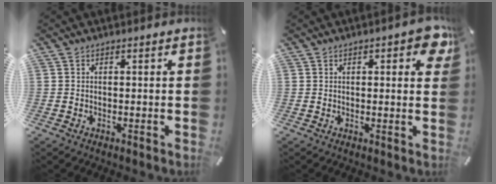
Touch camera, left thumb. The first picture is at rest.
{"total": 5.6, "force": [2.1, 2.4, 4.7], "torque": [-0.060, -0.002, 0.031]}